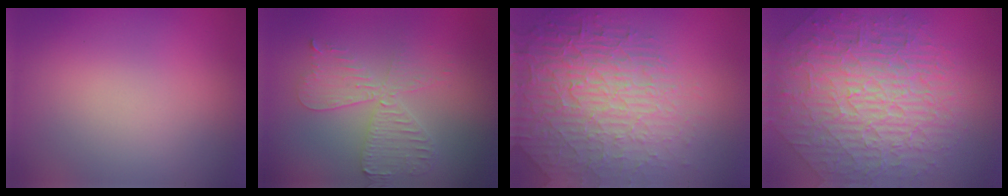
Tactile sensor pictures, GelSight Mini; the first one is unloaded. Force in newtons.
{"total": 4.0, "press": 3.6, "slide": 1.8}
{"total": 7.3, "press": 5.7, "slide": 4.6}
{"total": 9.1, "press": 6.8, "slide": 6.0}